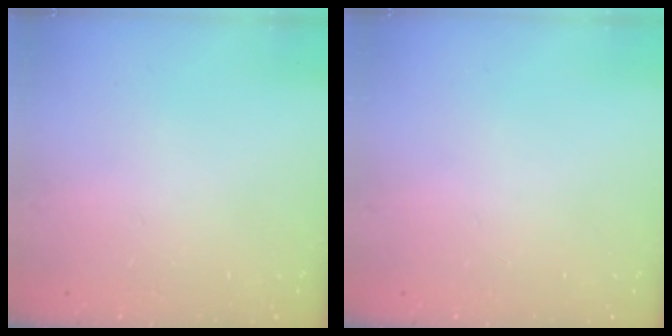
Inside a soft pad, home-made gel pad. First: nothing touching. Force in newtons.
{"total": 0.0}